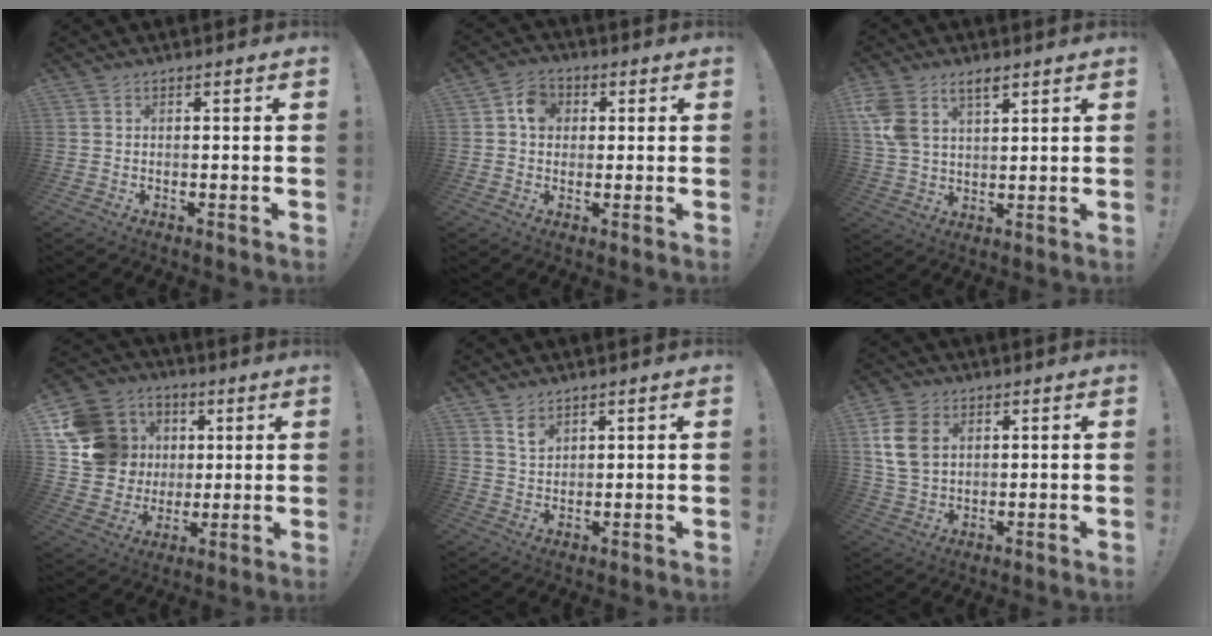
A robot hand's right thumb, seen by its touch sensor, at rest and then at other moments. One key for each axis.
{"total": 6.5, "fx": 1.3, "fy": 5.3, "fz": 3.4, "tx": -0.046, "ty": 0.007, "tz": 0.023}
{"total": 8.9, "fx": 5.3, "fy": 5.3, "fz": 4.8, "tx": -0.103, "ty": -0.013, "tz": 0.104}
{"total": 18.8, "fx": 3.9, "fy": 17.0, "fz": 7.2, "tx": -0.112, "ty": 0.001, "tz": 0.112}
{"total": 4.4, "fx": 3.3, "fy": 2.4, "fz": 1.6, "tx": -0.023, "ty": -0.022, "tz": 0.061}
{"total": 11.0, "fx": 3.3, "fy": 7.9, "fz": 6.9, "tx": -0.132, "ty": 0.000, "tz": 0.066}